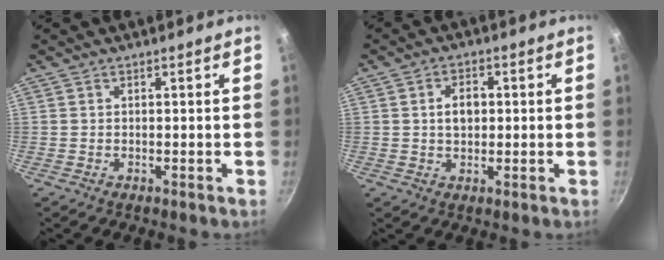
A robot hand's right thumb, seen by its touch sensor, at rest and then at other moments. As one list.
[{"total": 4.5, "force": [0.5, 3.1, 3.2], "torque": [-0.035, 0.008, 0.007]}]